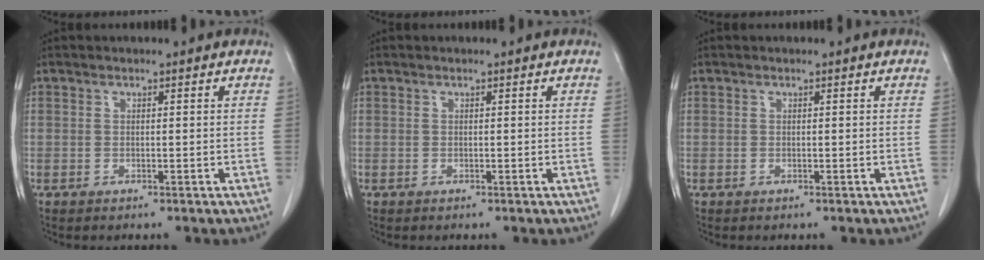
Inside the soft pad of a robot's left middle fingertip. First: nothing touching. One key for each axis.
{"total": 0.0}
{"total": 0.0}